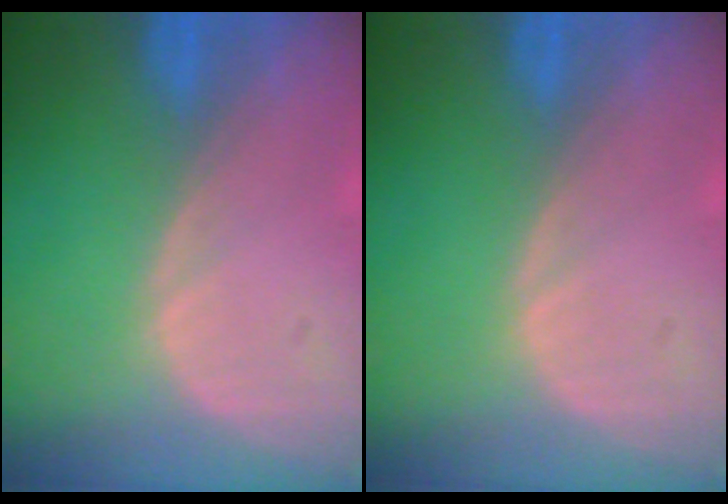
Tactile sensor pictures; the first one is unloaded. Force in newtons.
{"total": 0.0}